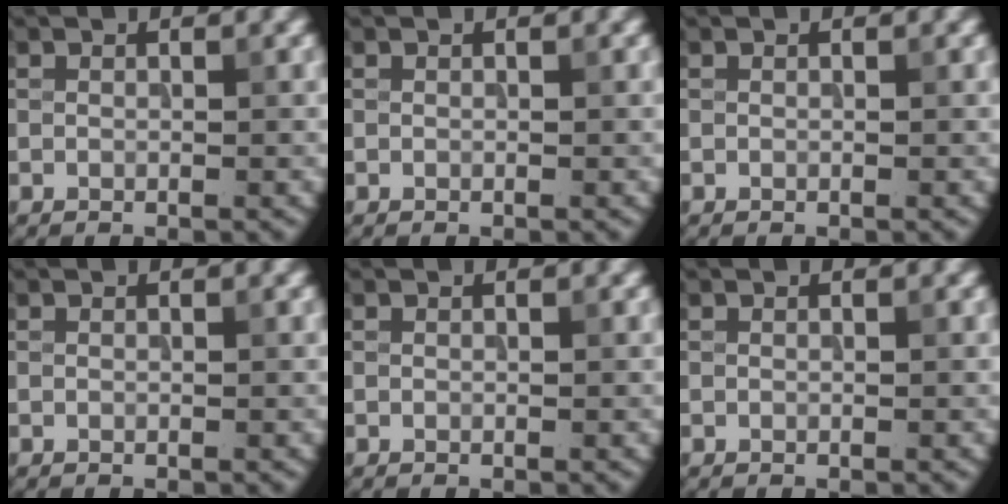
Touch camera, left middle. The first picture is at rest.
{"total": 0.0}
{"total": 0.0}
{"total": 0.0}
{"total": 0.0}
{"total": 0.0}